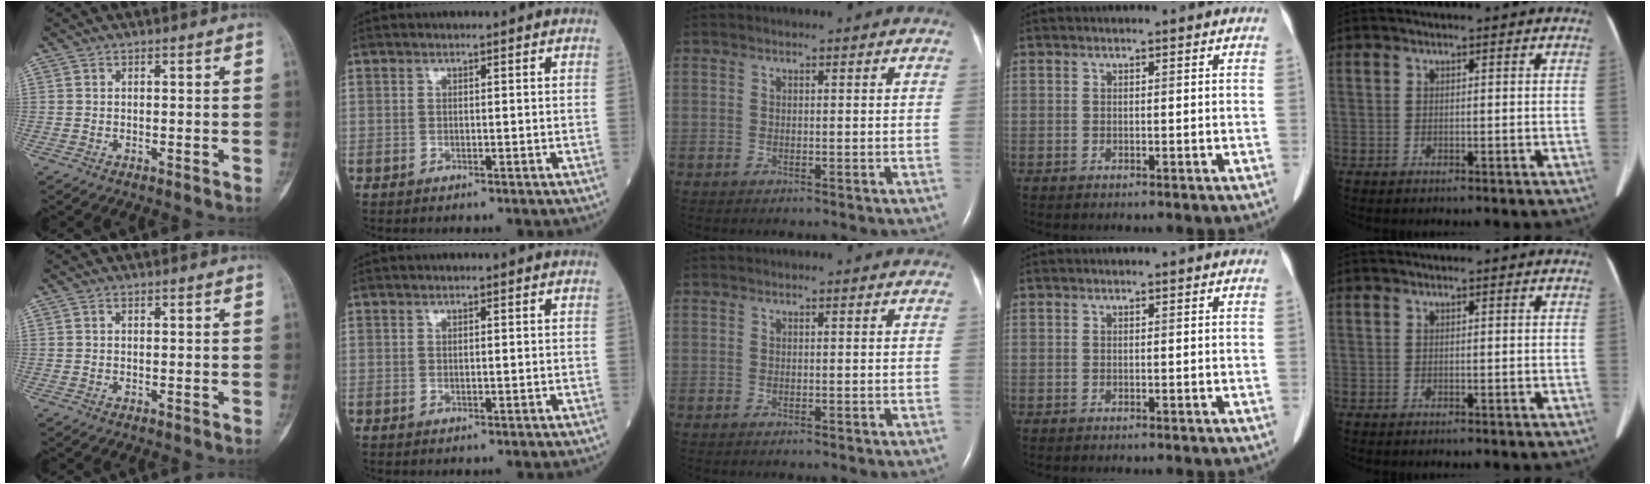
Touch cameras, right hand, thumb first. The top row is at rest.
{"index": {"total": 0.5, "force": [0.1, 0.1, 0.5], "torque": [-0.012, -0.001, 0.002]}}